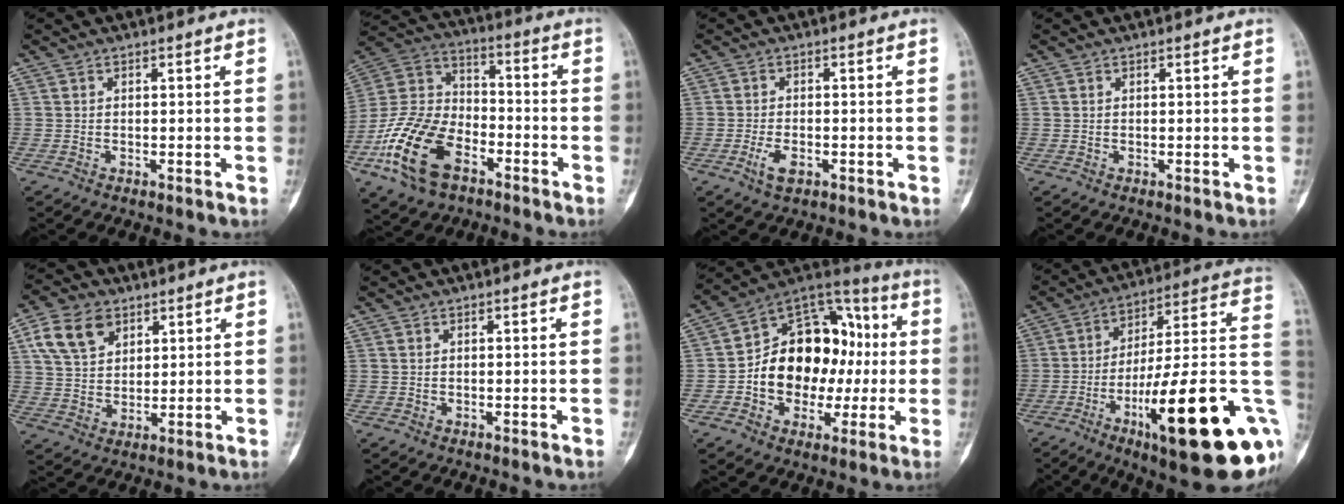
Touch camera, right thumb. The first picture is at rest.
{"total": 18.9, "force": [-8.9, 11.2, 12.2], "torque": [-0.239, 0.052, -0.172]}
{"total": 3.7, "force": [-1.6, 1.9, 2.7], "torque": [-0.054, 0.004, -0.026]}
{"total": 0.0}
{"total": 10.0, "force": [4.8, 6.9, 5.5], "torque": [-0.086, -0.008, 0.094]}
{"total": 0.0}
{"total": 21.2, "force": [-0.8, 15.6, 14.3], "torque": [-0.161, 0.049, -0.008]}
{"total": 30.5, "force": [-9.3, 7.2, 28.1], "torque": [-0.352, 0.028, -0.133]}